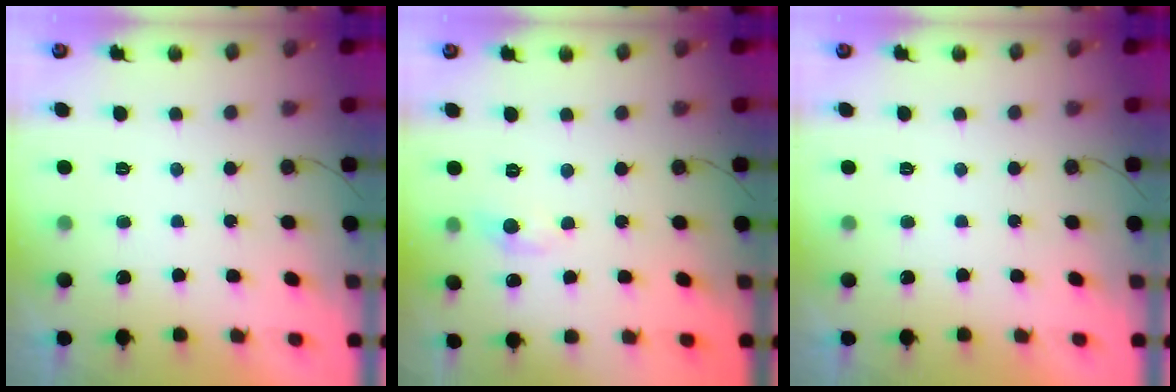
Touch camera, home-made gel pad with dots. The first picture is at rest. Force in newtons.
{"total": 2.8, "press": 2.8, "slide": 0.4}
{"total": 0.0}